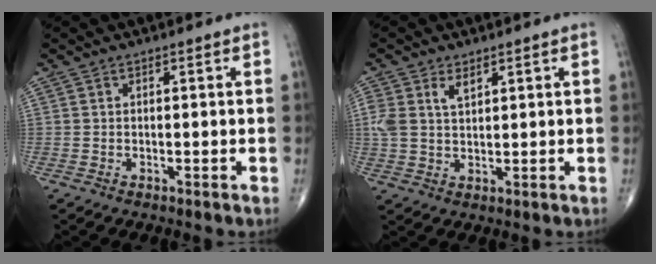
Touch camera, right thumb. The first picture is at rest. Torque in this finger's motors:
{"motor_torque": [0.01, 0.01, 0.41, 0.40, 0.03]}